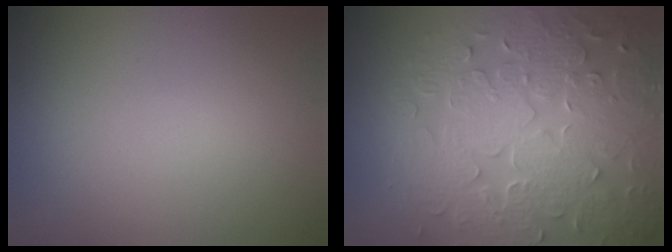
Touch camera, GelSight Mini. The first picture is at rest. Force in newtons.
{"total": 8.7, "press": 6.3, "slide": 6.0}